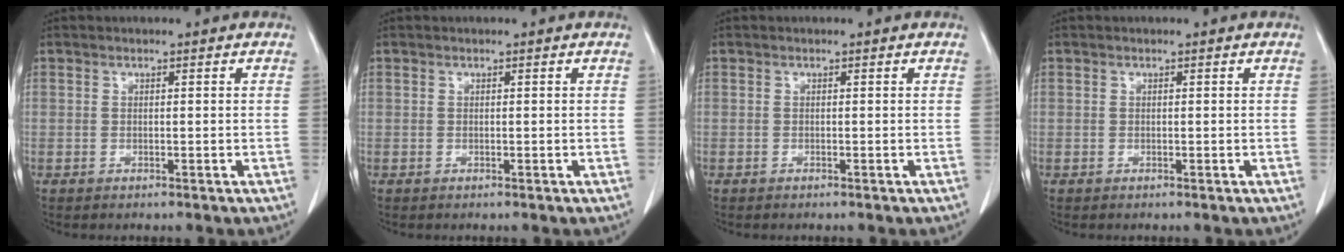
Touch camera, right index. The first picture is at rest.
{"total": 0.0}
{"total": 0.0}
{"total": 0.0}